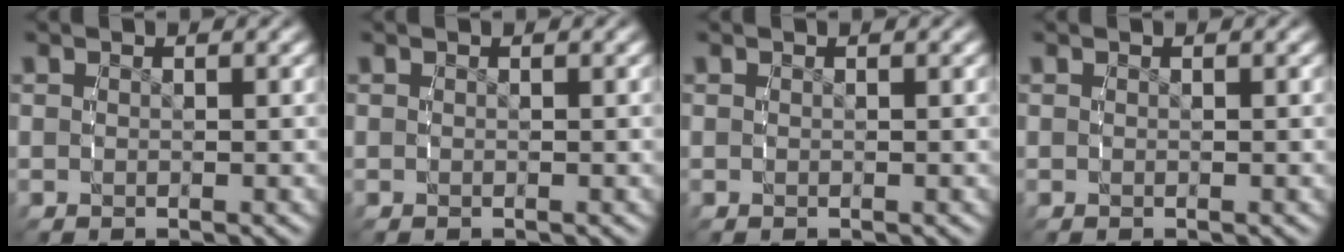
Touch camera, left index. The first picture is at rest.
{"total": 0.0}
{"total": 0.0}
{"total": 0.0}